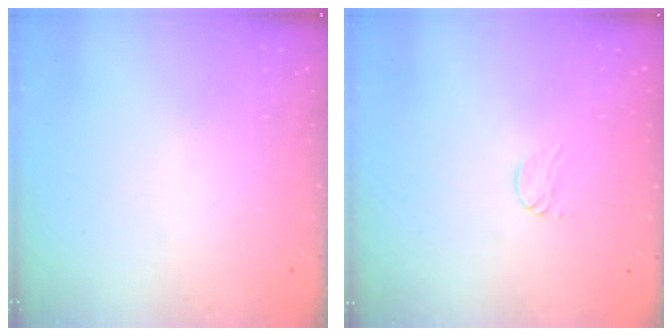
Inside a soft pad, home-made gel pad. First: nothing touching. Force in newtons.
{"total": 4.5, "press": 4.5, "slide": 0.4}